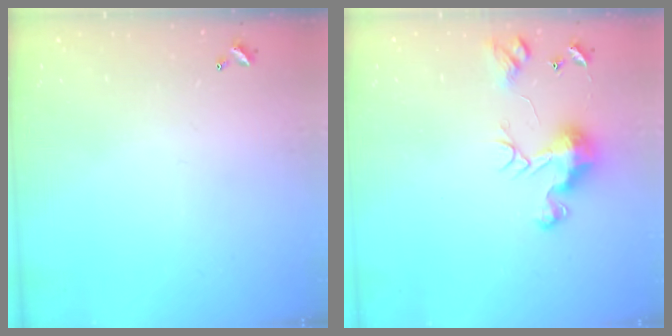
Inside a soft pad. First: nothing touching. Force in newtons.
{"total": 10.0, "press": 9.9, "slide": 1.6}